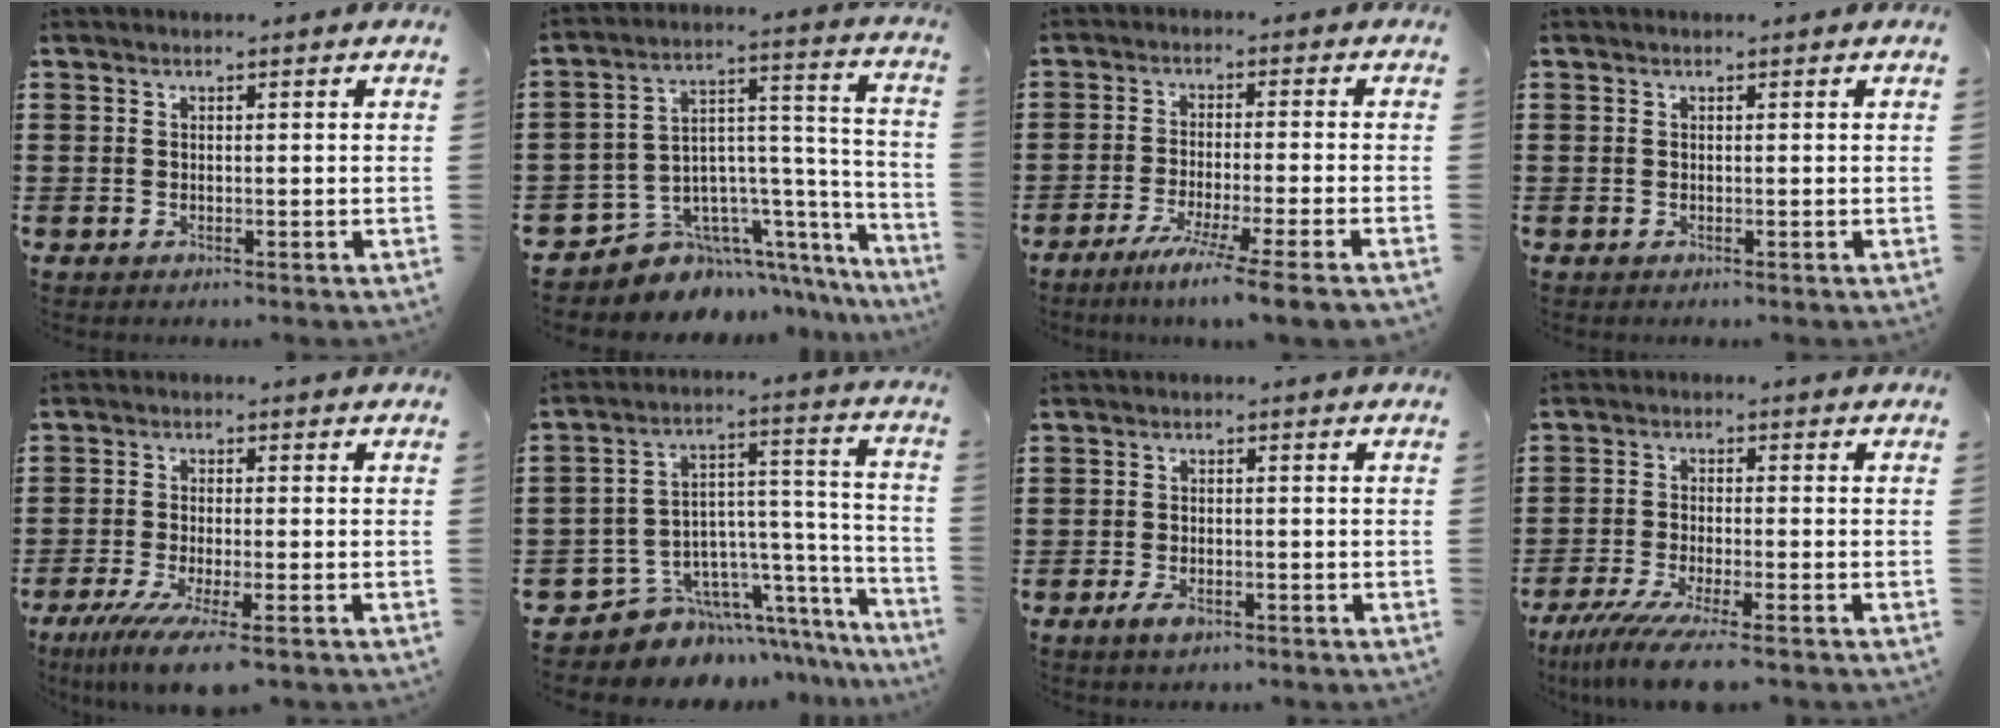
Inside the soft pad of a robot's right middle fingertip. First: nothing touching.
{"total": 7.1, "force": [-5.3, 4.7, 0.6], "torque": [-0.018, -0.003, -0.089]}
{"total": 5.7, "force": [-4.5, -1.2, 3.3], "torque": [-0.056, -0.023, -0.084]}
{"total": 0.0}
{"total": 5.8, "force": [-3.8, 0.5, 4.4], "torque": [-0.092, -0.022, -0.066]}
{"total": 7.5, "force": [-5.6, 4.9, 1.2], "torque": [-0.032, -0.007, -0.094]}
{"total": 2.3, "force": [-1.3, 1.0, 1.7], "torque": [-0.044, -0.008, -0.027]}
{"total": 6.3, "force": [-4.9, 0.1, 4.0], "torque": [-0.091, -0.024, -0.092]}